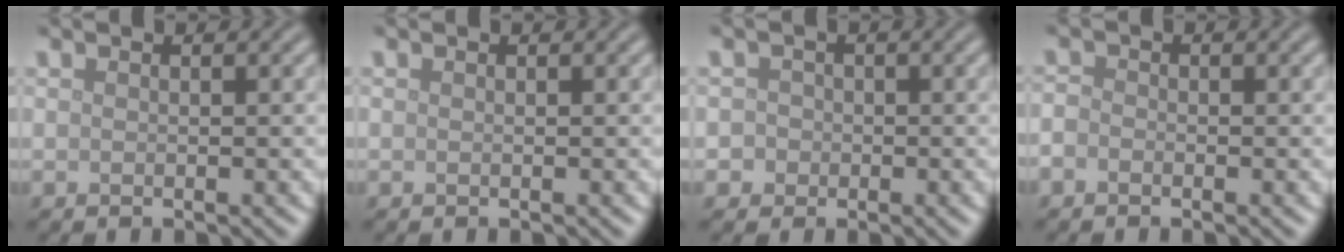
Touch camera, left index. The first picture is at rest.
{"total": 0.0}
{"total": 2.1, "force": [-0.2, 2.1, 0.5], "torque": [0.016, 0.014, -0.020]}
{"total": 1.2, "force": [-0.8, 0.8, 0.4], "torque": [-0.005, 0.001, -0.019]}